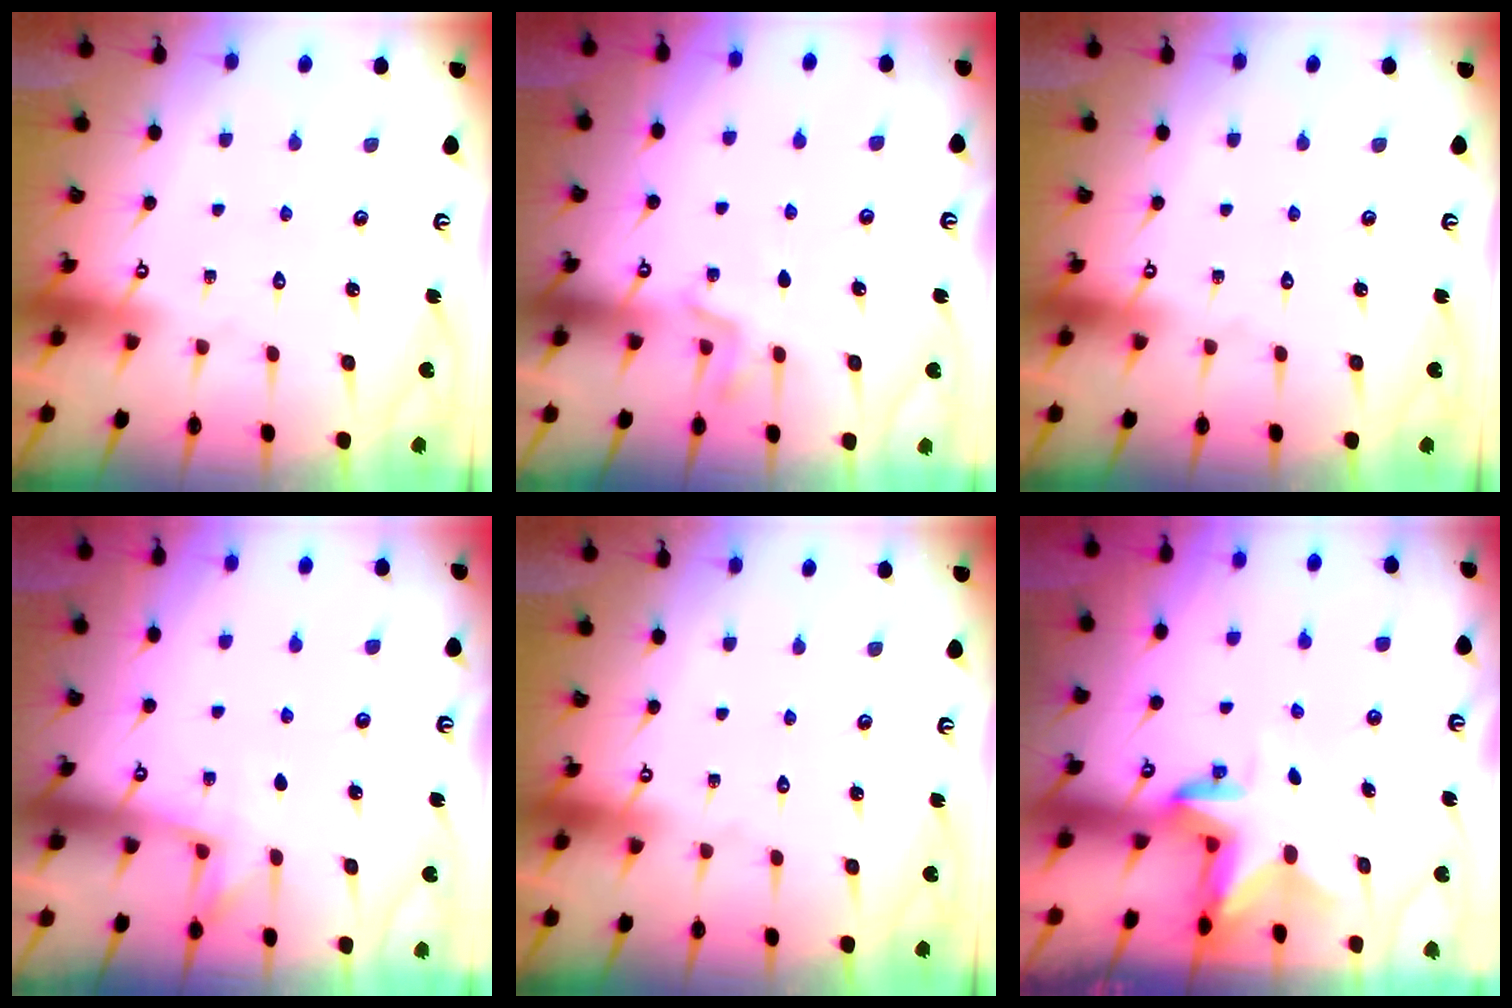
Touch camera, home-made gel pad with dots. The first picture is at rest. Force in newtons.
{"total": 4.7, "press": 4.2, "slide": 2.0}
{"total": 0.0}
{"total": 4.1, "press": 3.8, "slide": 1.5}
{"total": 0.0}
{"total": 3.1, "press": 3.1, "slide": 0.4}